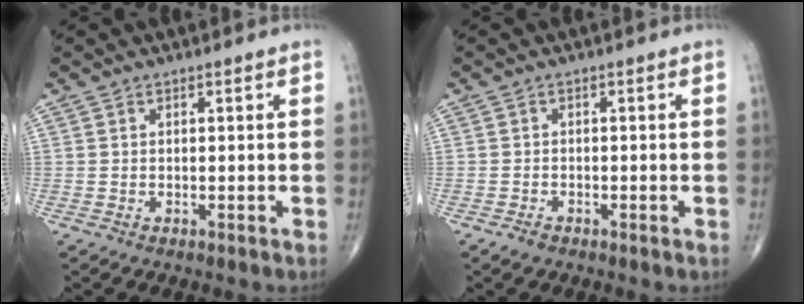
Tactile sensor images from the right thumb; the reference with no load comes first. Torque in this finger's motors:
{"motor_torque": [0.16, 0.17, -0.16, -0.16, -0.02]}